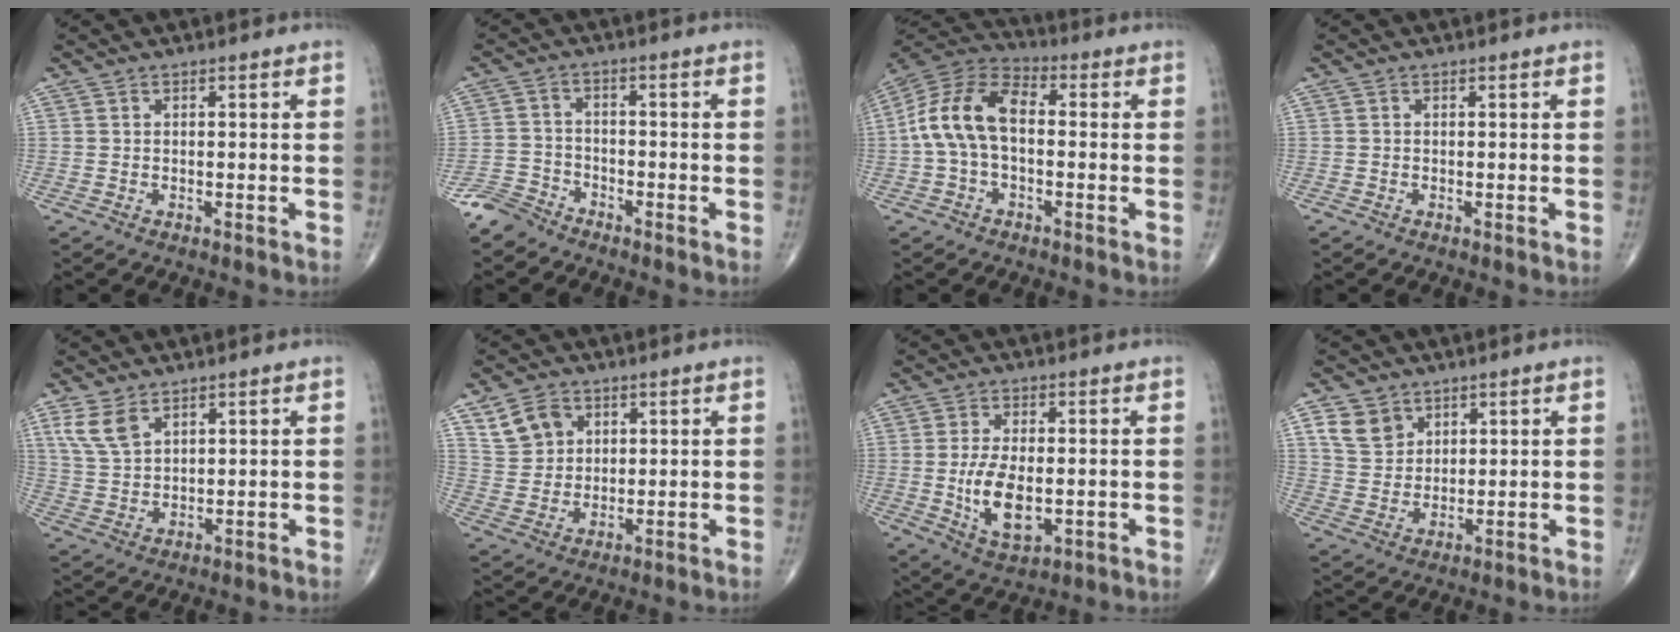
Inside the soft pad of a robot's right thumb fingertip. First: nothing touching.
{"total": 4.6, "force": [-4.2, 2.0, 0.1], "torque": [0.002, 0.011, -0.095]}
{"total": 12.5, "force": [-0.2, 7.4, 10.2], "torque": [-0.197, 0.037, -0.017]}
{"total": 0.0}
{"total": 6.1, "force": [3.6, 3.2, 3.8], "torque": [-0.073, -0.011, 0.082]}
{"total": 7.2, "force": [3.6, 5.6, 2.9], "torque": [-0.033, -0.013, 0.072]}
{"total": 9.6, "force": [-1.2, 4.8, 8.2], "torque": [-0.147, -0.012, -0.013]}
{"total": 6.6, "force": [3.6, 4.9, 2.5], "torque": [-0.028, -0.017, 0.074]}